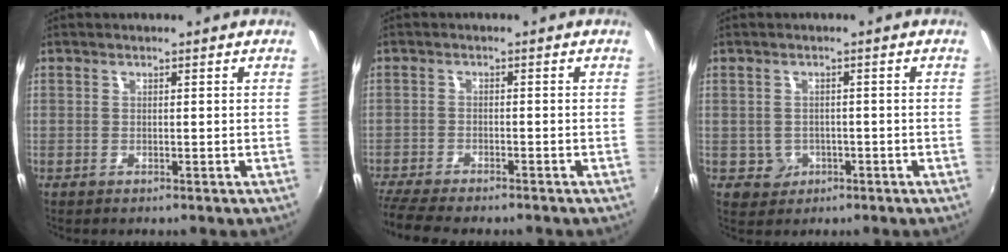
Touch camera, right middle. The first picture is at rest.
{"total": 8.8, "force": [-7.7, 1.5, 4.1], "torque": [-0.108, -0.034, -0.132]}
{"total": 3.6, "force": [-1.0, 3.4, 0.6], "torque": [-0.023, 0.003, -0.007]}